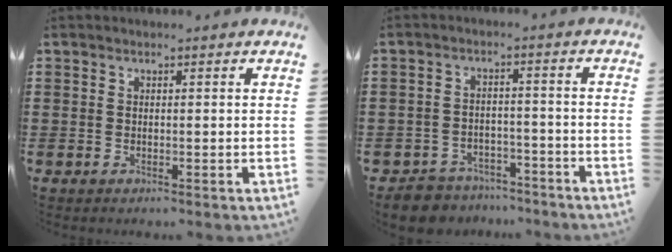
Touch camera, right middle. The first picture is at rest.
{"total": 4.9, "force": [-4.7, 1.2, 0.1], "torque": [-0.019, 0.007, -0.101]}